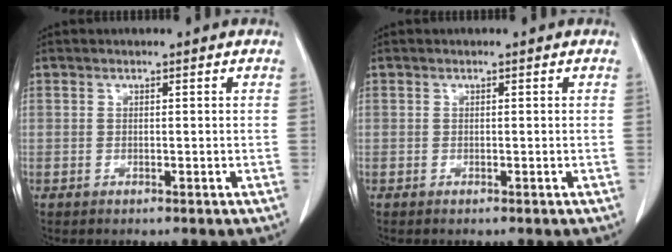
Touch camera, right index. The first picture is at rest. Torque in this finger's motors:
{"motor_torque": [-0.17, 0.12, 0.04, -0.01]}